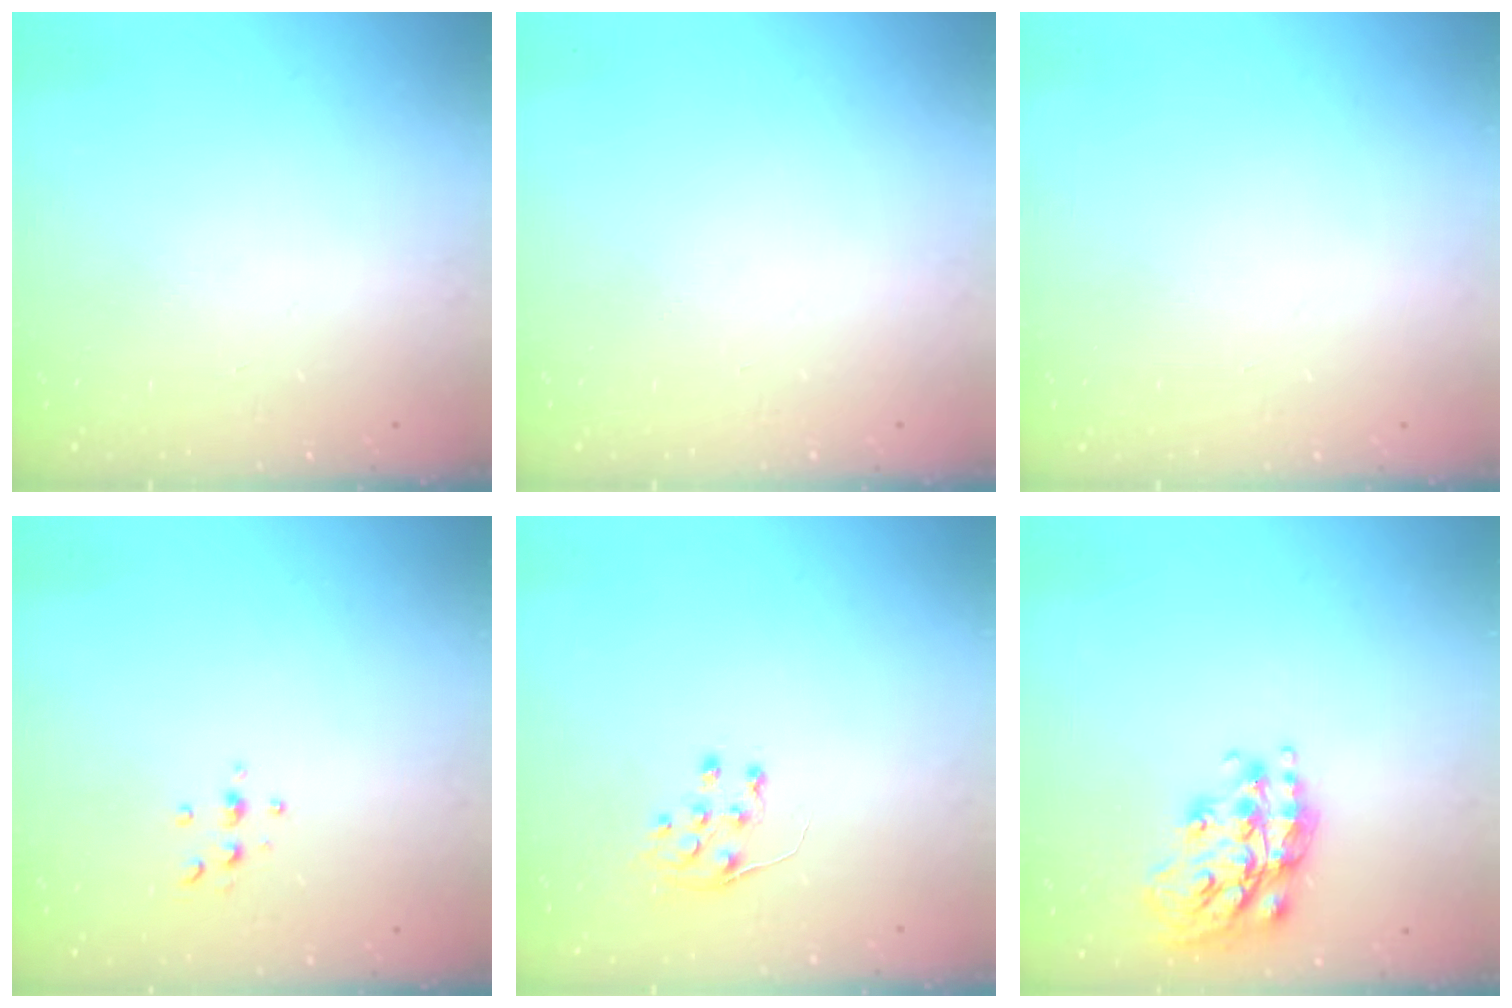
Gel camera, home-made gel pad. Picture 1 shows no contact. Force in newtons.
{"total": 0.0}
{"total": 0.0}
{"total": 3.0, "press": 3.0, "slide": 0.4}
{"total": 6.5, "press": 6.4, "slide": 0.6}
{"total": 18.0, "press": 17.9, "slide": 1.1}